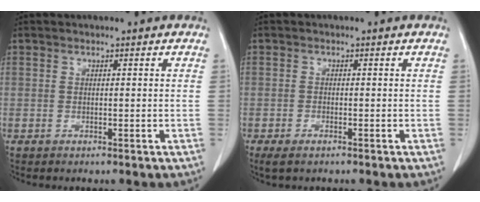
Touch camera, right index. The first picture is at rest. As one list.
[{"total": 2.5, "force": [-1.7, 0.9, 1.5], "torque": [-0.029, -0.004, -0.024]}]